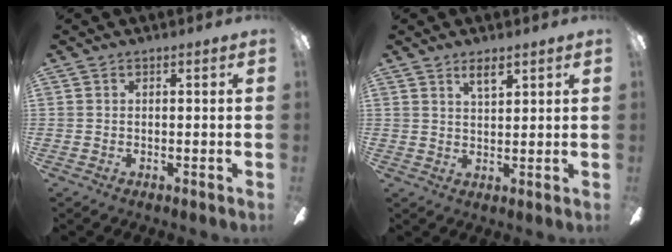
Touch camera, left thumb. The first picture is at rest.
{"total": 4.0, "force": [2.9, 1.3, 2.4], "torque": [-0.036, -0.009, 0.049]}